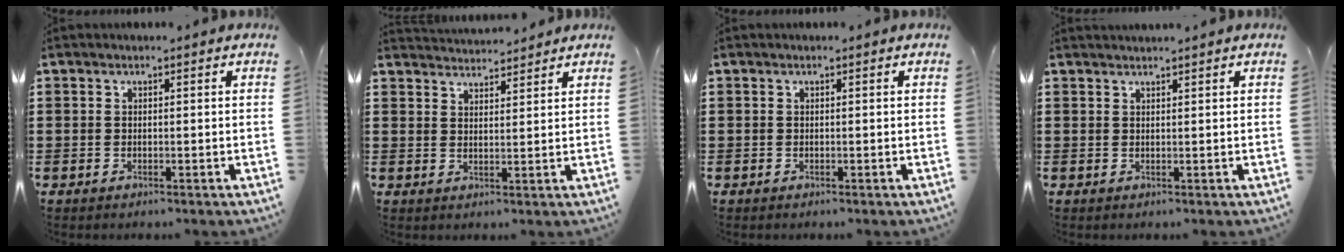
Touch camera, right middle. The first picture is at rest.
{"total": 3.1, "force": [3.0, 0.1, -0.3], "torque": [-0.002, -0.011, 0.057]}
{"total": 0.0}
{"total": 1.1, "force": [1.1, -0.1, 0.0], "torque": [-0.002, -0.002, 0.021]}